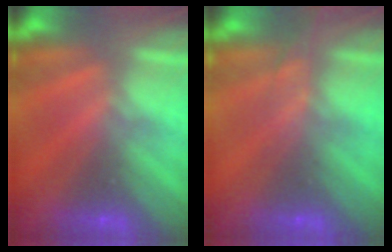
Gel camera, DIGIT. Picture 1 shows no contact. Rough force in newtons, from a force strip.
{"total": 2.6}